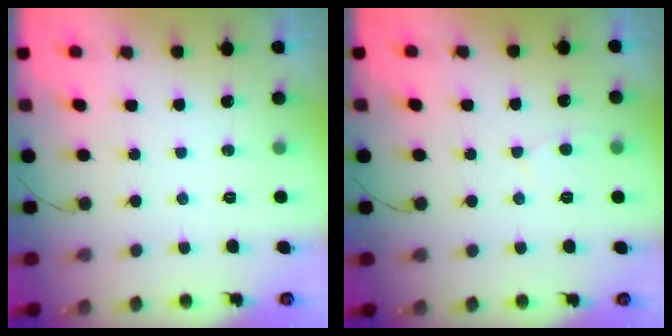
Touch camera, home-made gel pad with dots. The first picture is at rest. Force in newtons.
{"total": 2.7, "press": 2.7, "slide": 0.3}